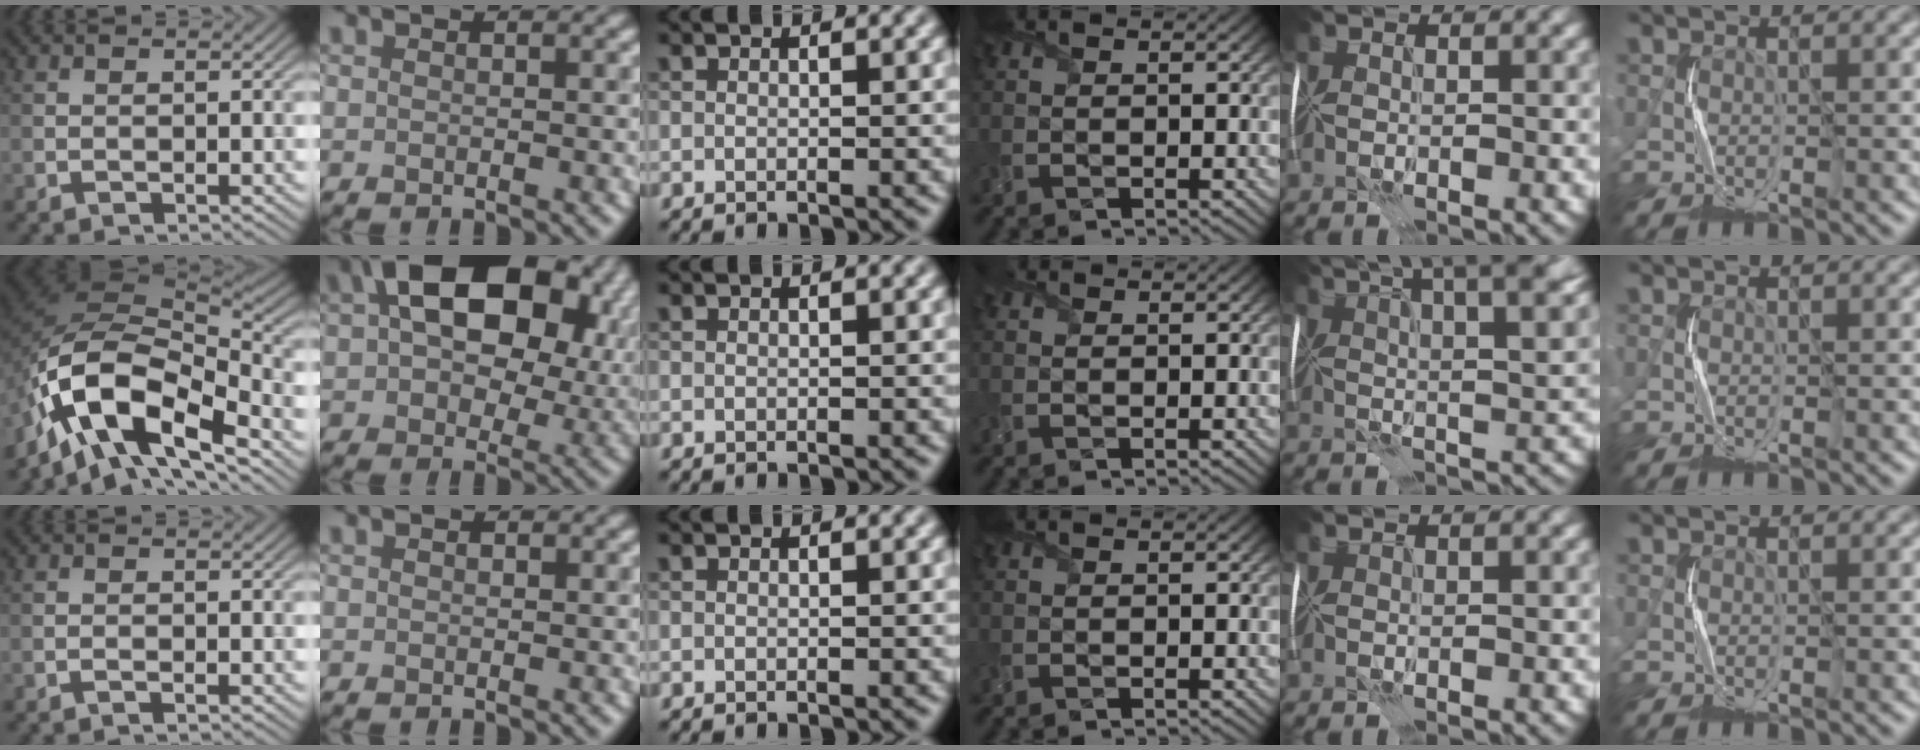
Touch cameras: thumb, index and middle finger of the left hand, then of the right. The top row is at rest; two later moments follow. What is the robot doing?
{"motion": "fold", "object": "plastic wrap"}